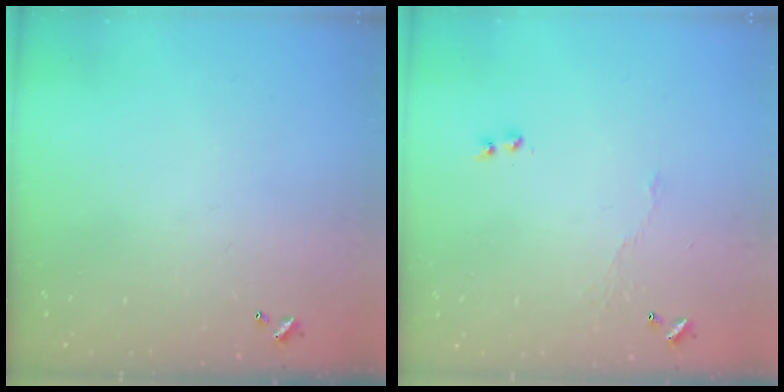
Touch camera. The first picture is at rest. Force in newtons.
{"total": 3.5, "press": 3.4, "slide": 0.7}